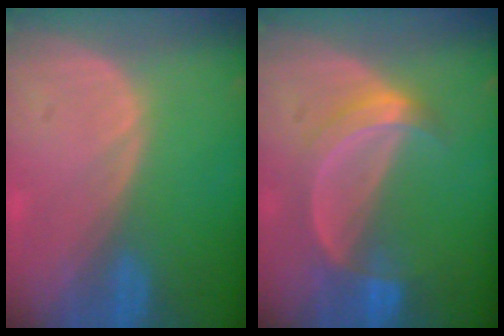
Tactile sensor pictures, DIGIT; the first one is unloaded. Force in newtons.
{"total": 5.3, "press": 5.2, "slide": 1.2}